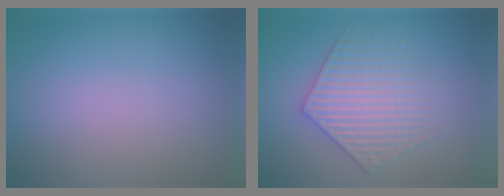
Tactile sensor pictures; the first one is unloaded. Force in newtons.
{"total": 3.6, "press": 3.5, "slide": 0.5}